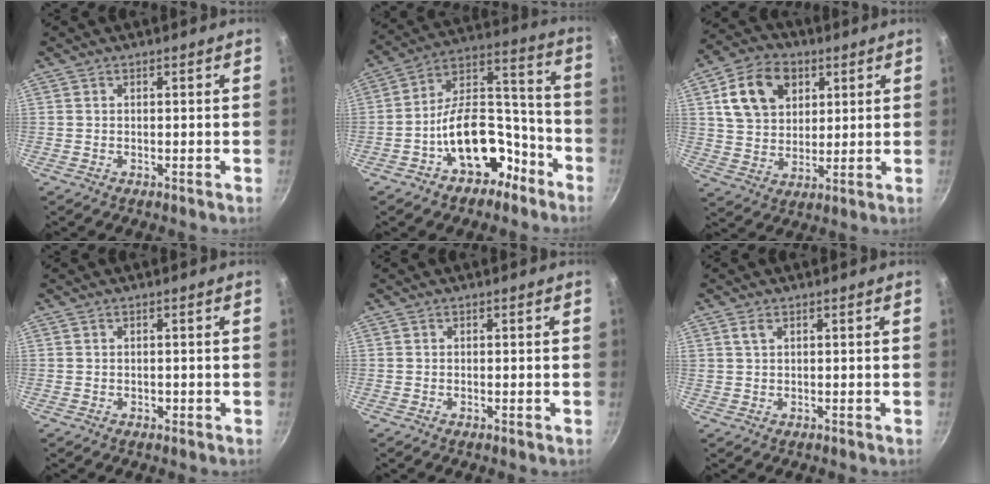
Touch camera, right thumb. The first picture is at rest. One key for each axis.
{"total": 16.9, "fx": -8.2, "fy": 10.3, "fz": 10.6, "tx": -0.110, "ty": 0.101, "tz": -0.122}
{"total": 13.7, "fx": 4.9, "fy": 10.1, "fz": 7.9, "tx": -0.118, "ty": -0.003, "tz": 0.082}
{"total": 0.9, "fx": -0.2, "fy": 0.7, "fz": 0.5, "tx": -0.003, "ty": 0.001, "tz": -0.002}
{"total": 0.5, "fx": -0.1, "fy": 0.1, "fz": 0.5, "tx": -0.008, "ty": 0.000, "tz": -0.003}
{"total": 1.7, "fx": 0.9, "fy": 0.9, "fz": 1.1, "tx": -0.018, "ty": -0.001, "tz": 0.018}